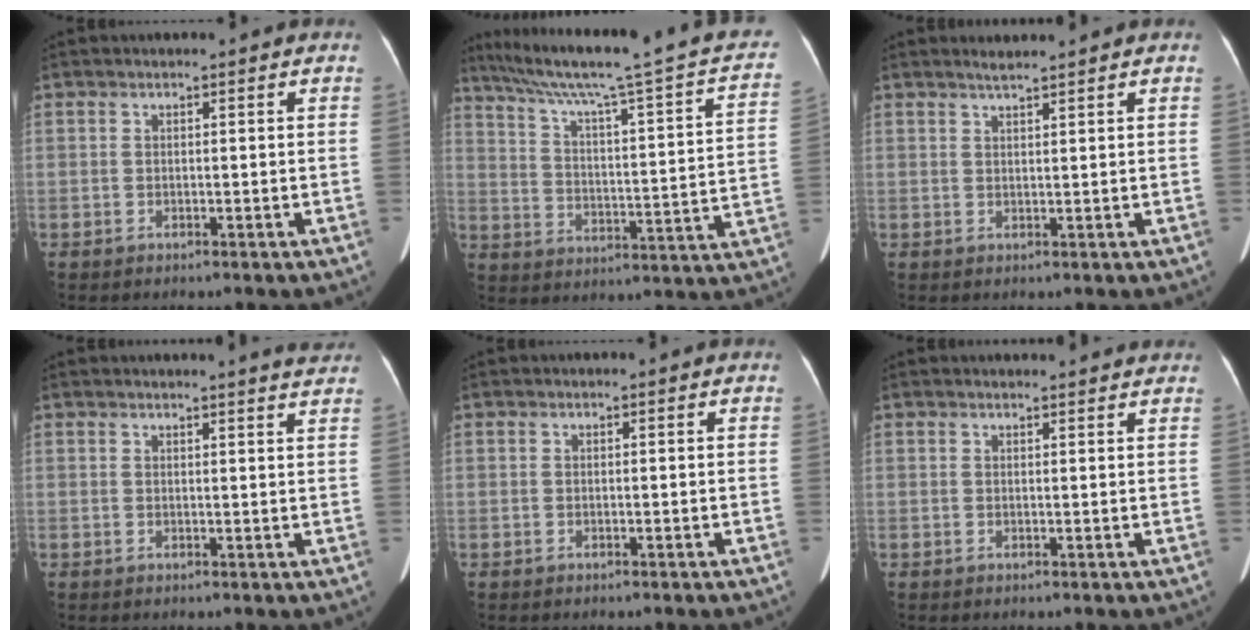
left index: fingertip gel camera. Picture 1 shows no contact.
{"total": 24.7, "force": [19.8, 0.3, 14.8], "torque": [-0.227, -0.023, 0.259]}
{"total": 2.1, "force": [1.9, -0.3, 0.8], "torque": [-0.015, 0.008, 0.038]}
{"total": 6.4, "force": [6.2, -0.2, 1.7], "torque": [-0.020, -0.004, 0.051]}
{"total": 0.0}
{"total": 5.2, "force": [5.1, 0.6, 1.2], "torque": [-0.014, 0.018, 0.051]}